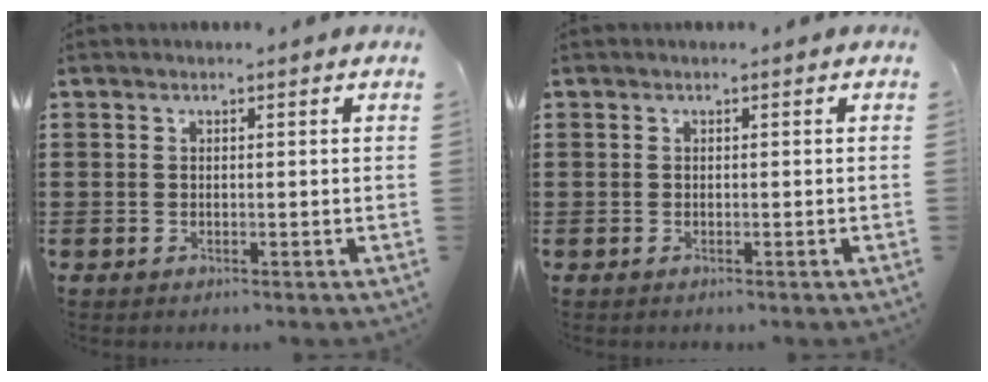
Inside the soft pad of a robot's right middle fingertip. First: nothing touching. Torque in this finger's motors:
{"motor_torque": [-0.05, 0.11, 0.23, 0.06]}